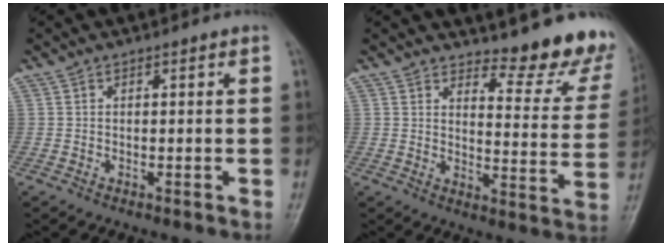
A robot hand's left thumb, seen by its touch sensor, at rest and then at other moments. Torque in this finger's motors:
{"motor_torque": [0.25, 0.04, 0.14, -0.09, 0.08]}